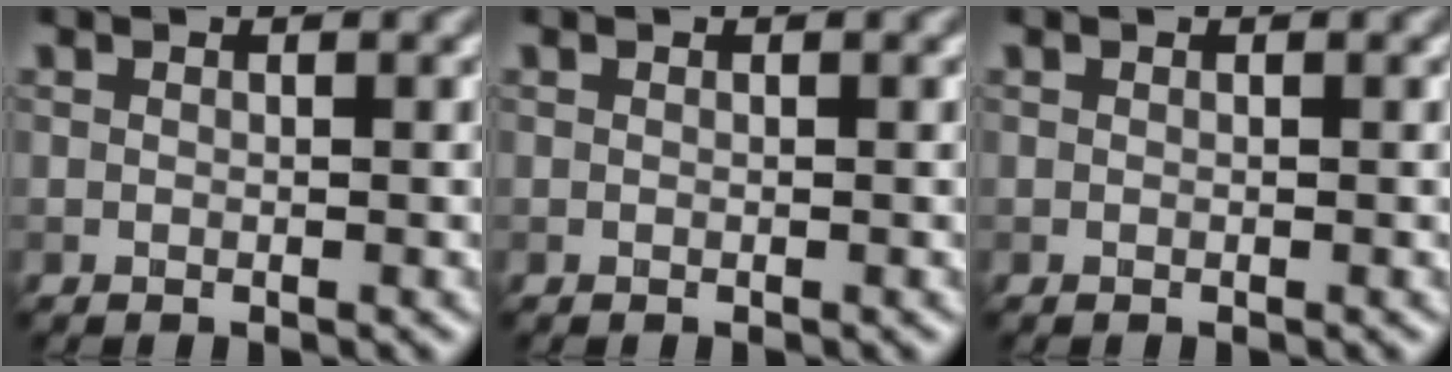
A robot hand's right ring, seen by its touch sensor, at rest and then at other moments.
{"total": 0.0}
{"total": 0.0}